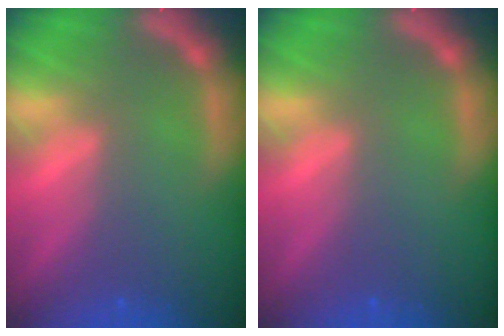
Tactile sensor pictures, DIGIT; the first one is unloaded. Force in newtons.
{"total": 0.0}